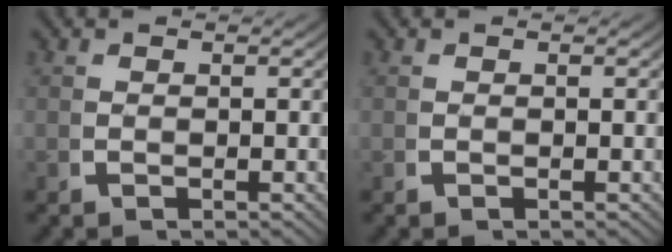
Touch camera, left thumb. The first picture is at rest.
{"total": 0.0}